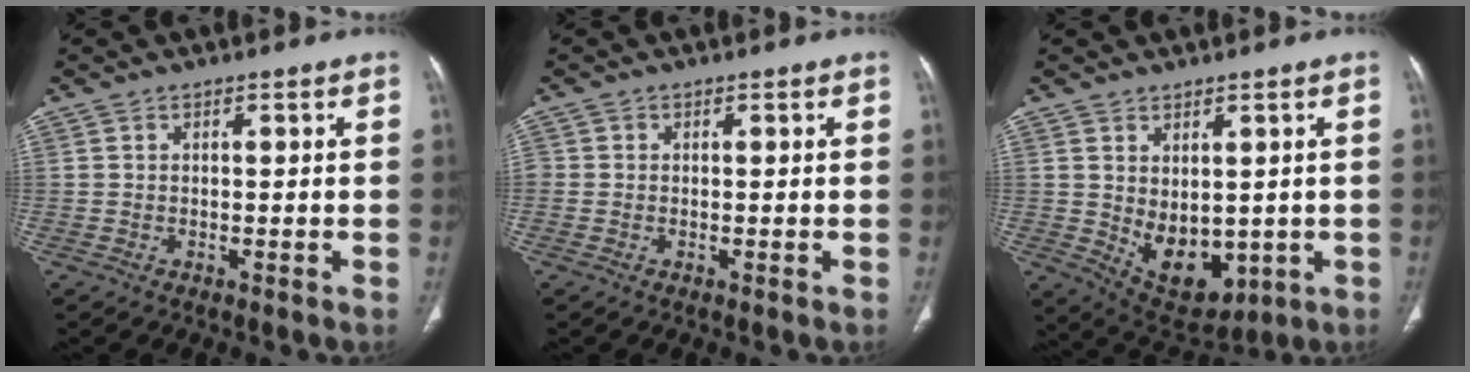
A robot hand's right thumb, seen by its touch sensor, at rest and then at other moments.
{"total": 0.9, "force": [-0.3, 0.8, 0.3], "torque": [-0.004, 0.002, -0.013]}
{"total": 10.2, "force": [-0.7, 6.5, 7.8], "torque": [-0.091, -0.011, 0.021]}